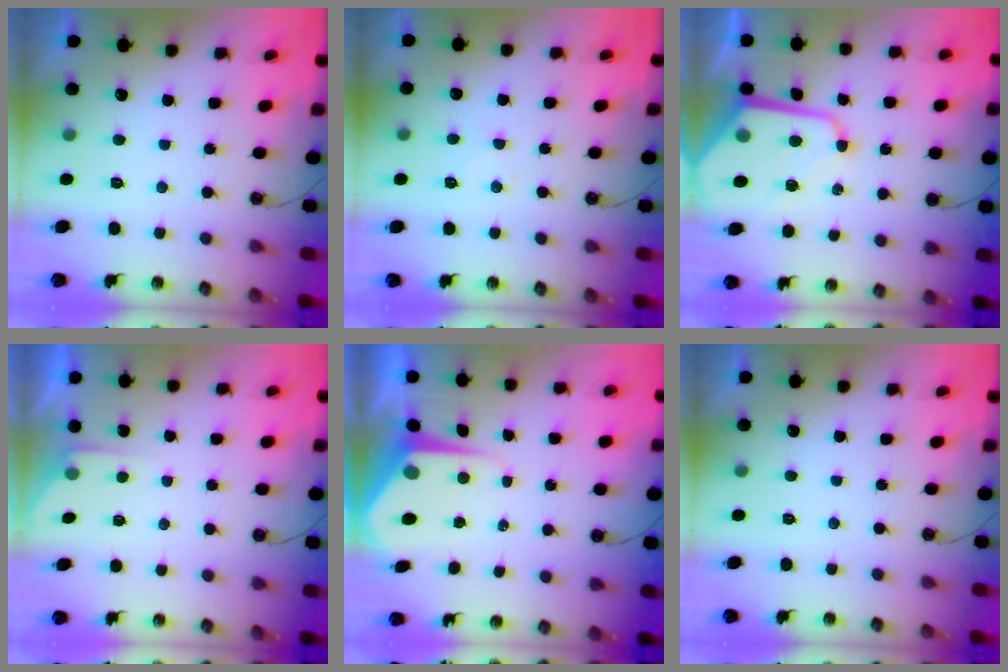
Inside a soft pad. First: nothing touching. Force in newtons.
{"total": 4.6, "press": 4.6, "slide": 0.7}
{"total": 12.5, "press": 12.4, "slide": 1.2}
{"total": 4.3, "press": 4.3, "slide": 0.4}
{"total": 8.2, "press": 8.2, "slide": 0.9}
{"total": 0.0}